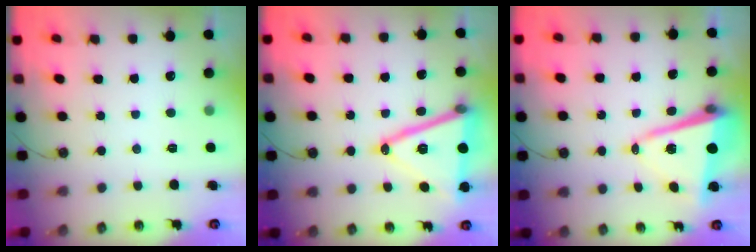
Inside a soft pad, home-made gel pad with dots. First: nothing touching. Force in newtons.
{"total": 19.4, "press": 19.1, "slide": 3.8}
{"total": 10.5, "press": 10.3, "slide": 1.8}